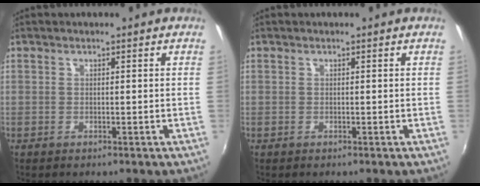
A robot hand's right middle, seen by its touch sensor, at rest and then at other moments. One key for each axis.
{"total": 0.0}